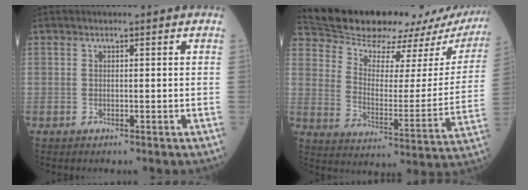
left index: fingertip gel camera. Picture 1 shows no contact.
{"total": 23.4, "force": [21.4, 5.7, 7.6], "torque": [-0.115, -0.052, 0.281]}